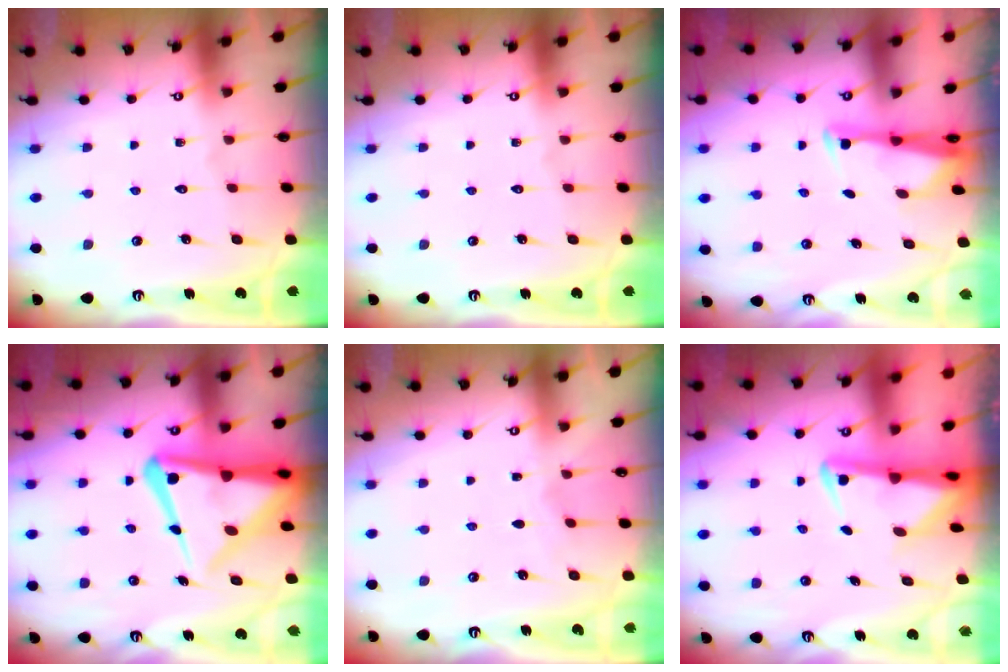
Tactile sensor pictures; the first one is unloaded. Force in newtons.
{"total": 0.0}
{"total": 2.9, "press": 2.8, "slide": 0.7}
{"total": 14.6, "press": 14.5, "slide": 1.7}
{"total": 2.6, "press": 2.5, "slide": 0.4}
{"total": 3.5, "press": 3.4, "slide": 0.6}